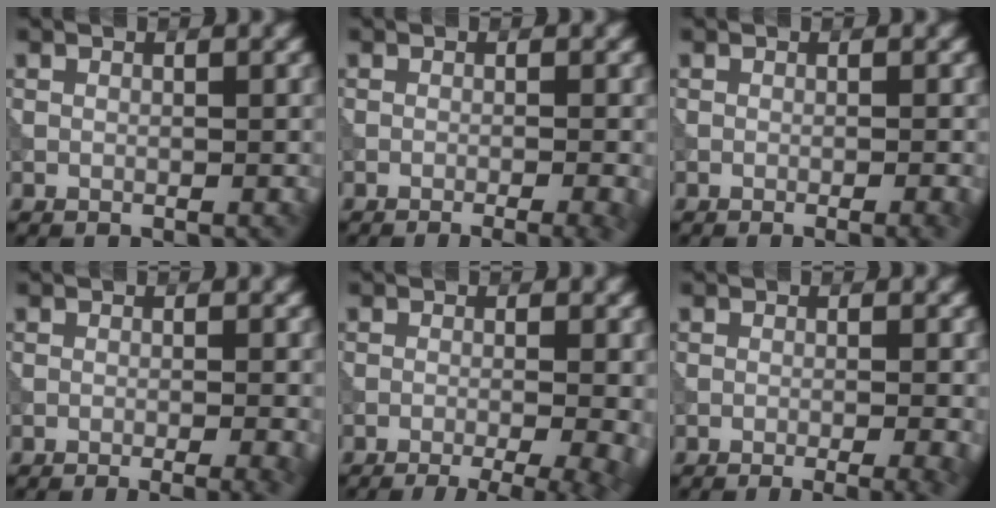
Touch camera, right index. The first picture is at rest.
{"total": 4.8, "force": [-2.7, 1.7, 3.5], "torque": [-0.024, 0.004, -0.025]}
{"total": 2.7, "force": [-1.1, 0.9, 2.3], "torque": [-0.014, 0.009, -0.012]}
{"total": 5.0, "force": [-2.7, 1.9, 3.8], "torque": [-0.026, 0.004, -0.025]}
{"total": 10.1, "force": [-5.4, 4.2, 7.5], "torque": [-0.043, 0.000, -0.055]}
{"total": 6.2, "force": [-3.2, 2.4, 4.7], "torque": [-0.031, 0.001, -0.028]}